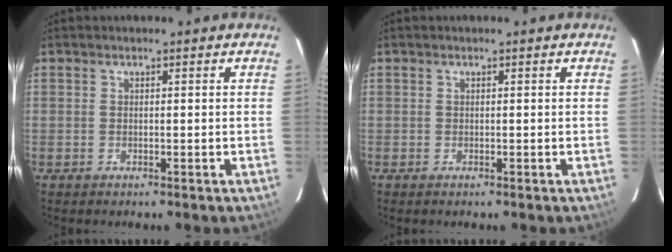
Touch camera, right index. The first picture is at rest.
{"total": 0.0}